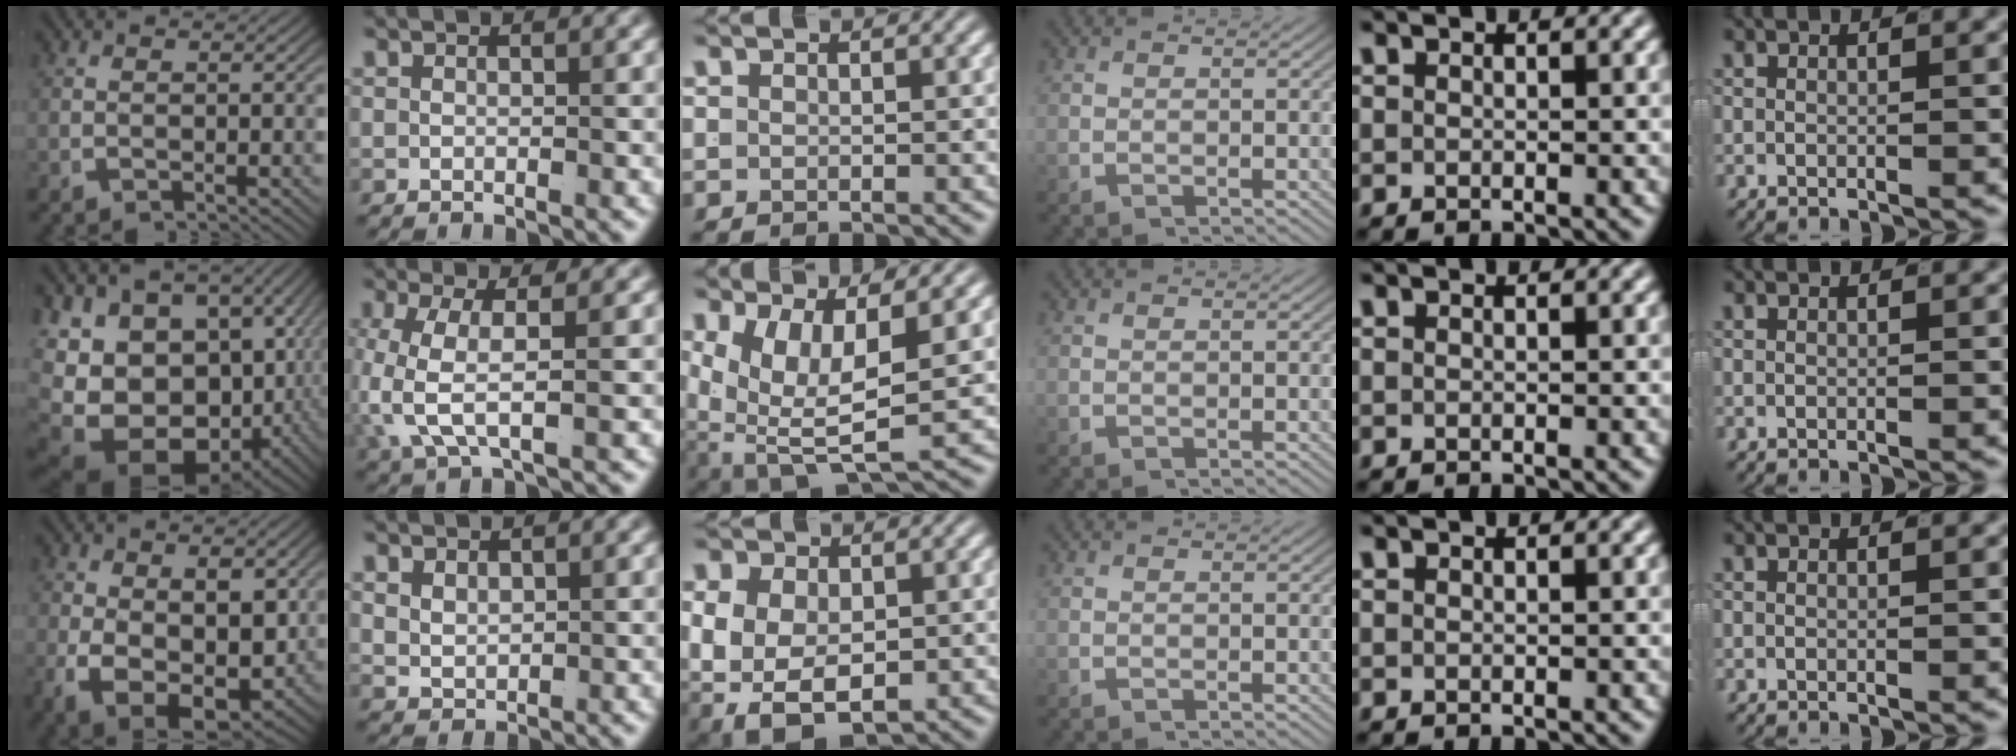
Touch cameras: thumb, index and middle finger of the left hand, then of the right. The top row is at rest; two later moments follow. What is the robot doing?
{"motion": "lift_and_place", "object": "shirt"}